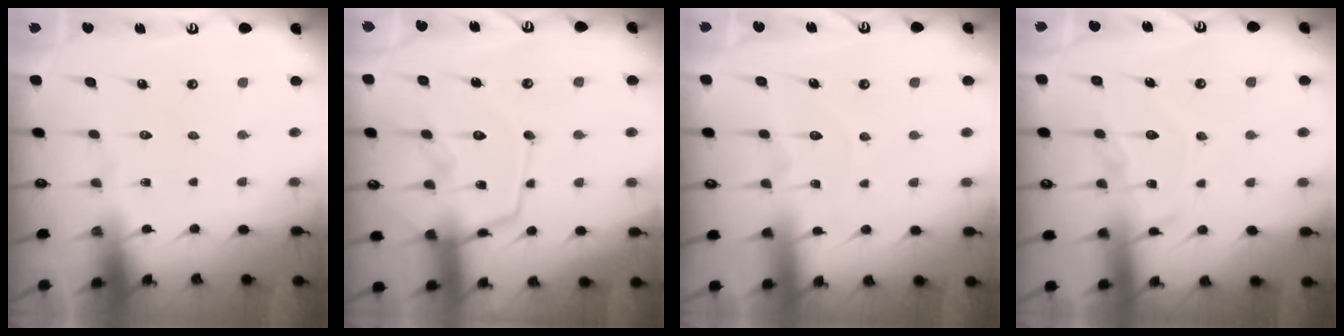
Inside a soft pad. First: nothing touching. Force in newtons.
{"total": 15.5, "press": 15.5, "slide": 1.3}
{"total": 6.0, "press": 6.0, "slide": 0.7}
{"total": 12.8, "press": 12.8, "slide": 1.0}